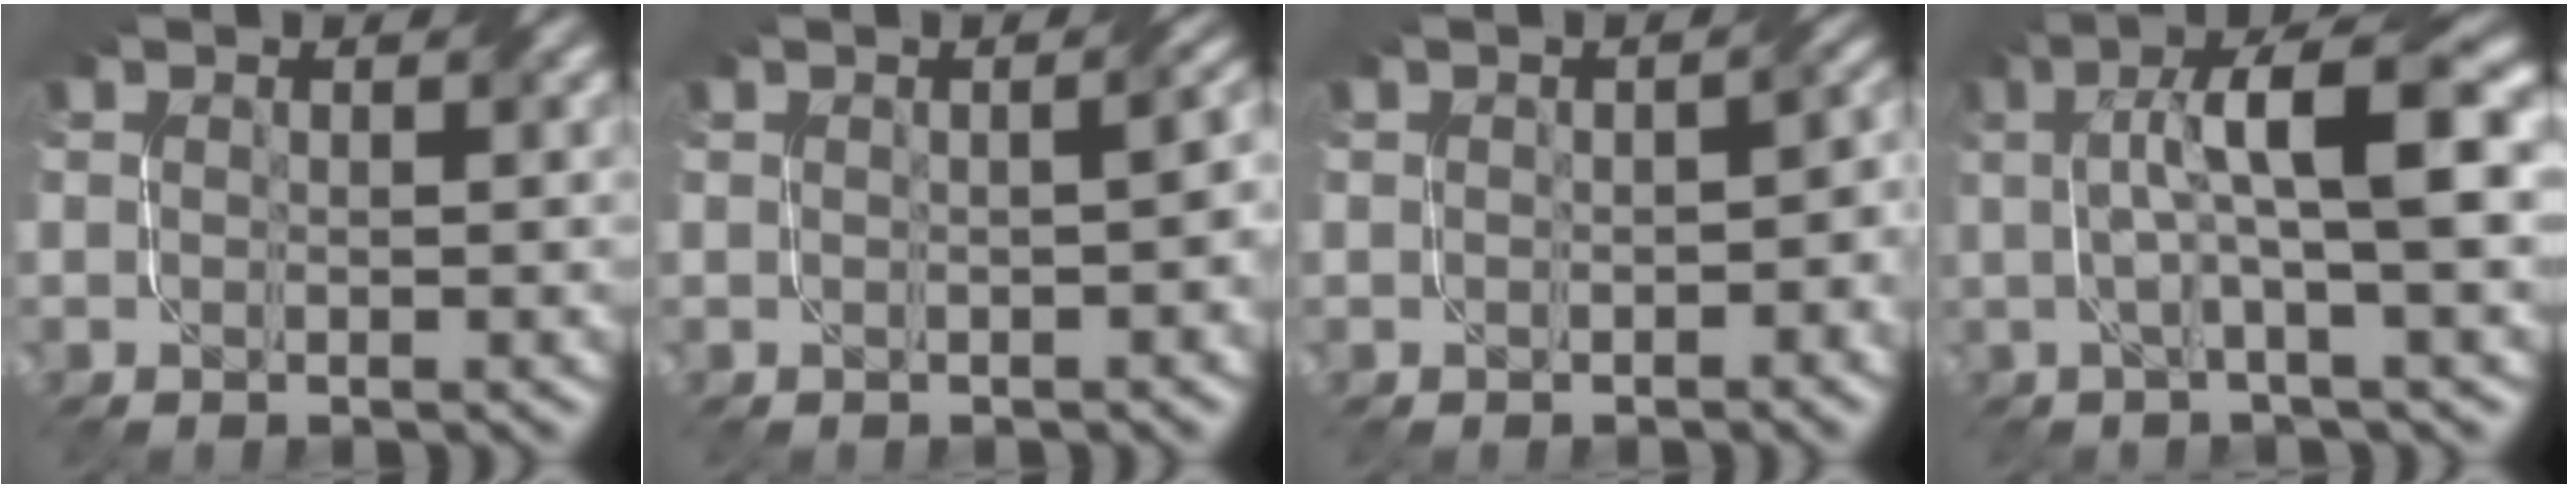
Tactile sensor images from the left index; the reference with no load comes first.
{"total": 3.0, "force": [-0.2, 1.2, 2.8], "torque": [-0.022, 0.008, 0.003]}
{"total": 3.1, "force": [-0.5, 1.7, 2.5], "torque": [-0.024, -0.002, -0.004]}
{"total": 8.0, "force": [1.2, 1.4, 7.8], "torque": [-0.120, 0.020, 0.015]}